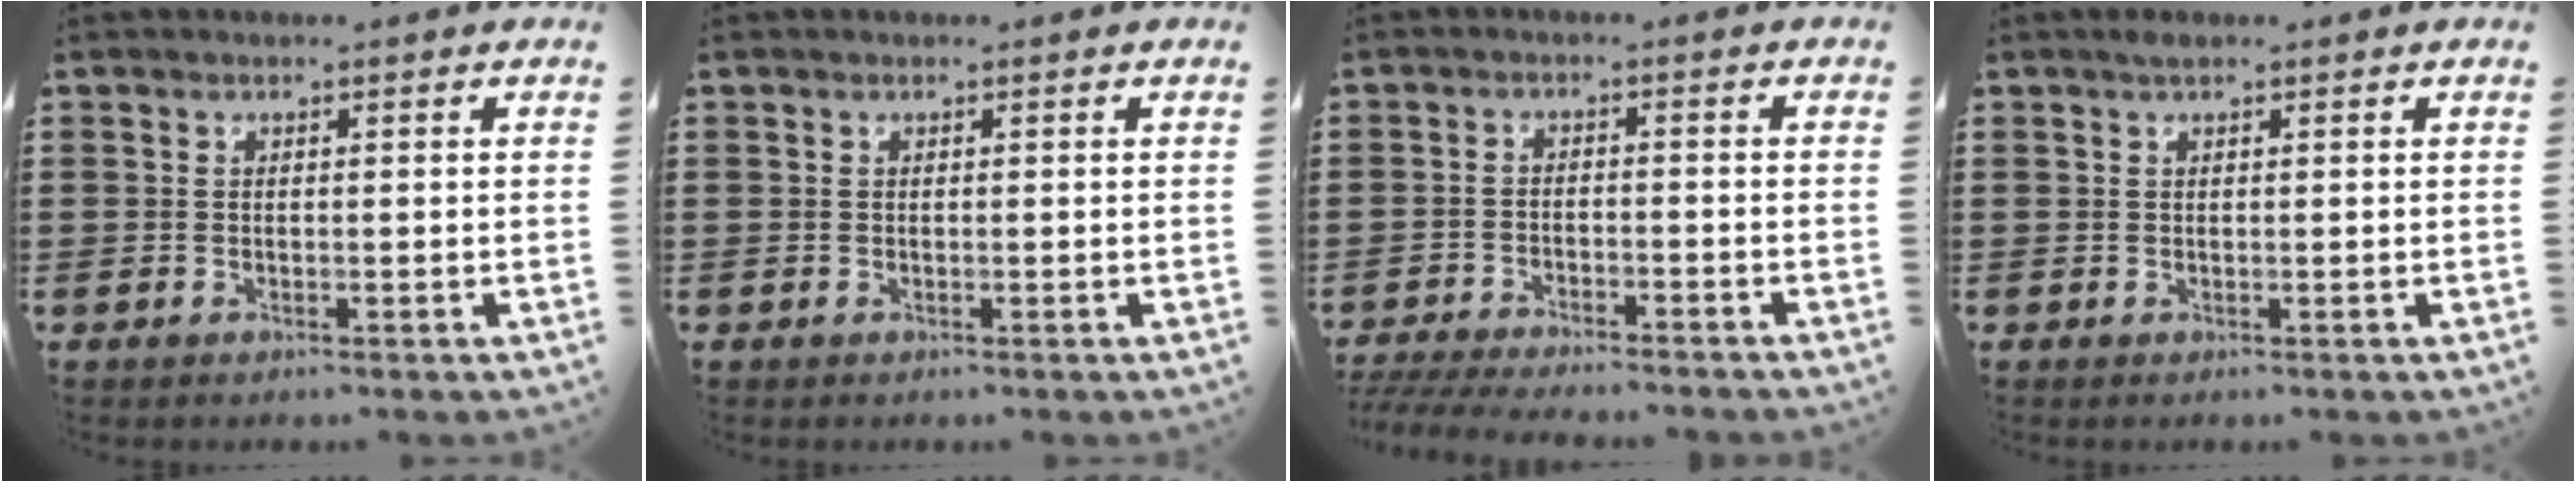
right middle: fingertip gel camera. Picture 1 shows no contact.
{"total": 0.0}
{"total": 4.3, "force": [-4.2, 0.2, 0.9], "torque": [-0.029, -0.007, -0.090]}
{"total": 0.5, "force": [0.3, 0.2, 0.4], "torque": [-0.009, 0.003, 0.005]}